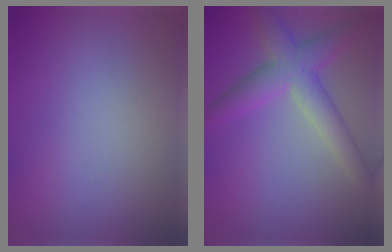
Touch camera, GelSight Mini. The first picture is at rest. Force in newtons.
{"total": 5.1, "press": 5.1, "slide": 0.3}